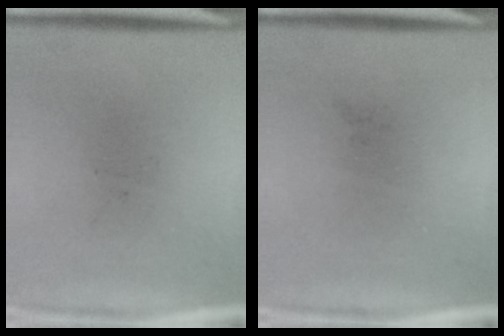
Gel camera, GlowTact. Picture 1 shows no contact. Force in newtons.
{"total": 0.0}